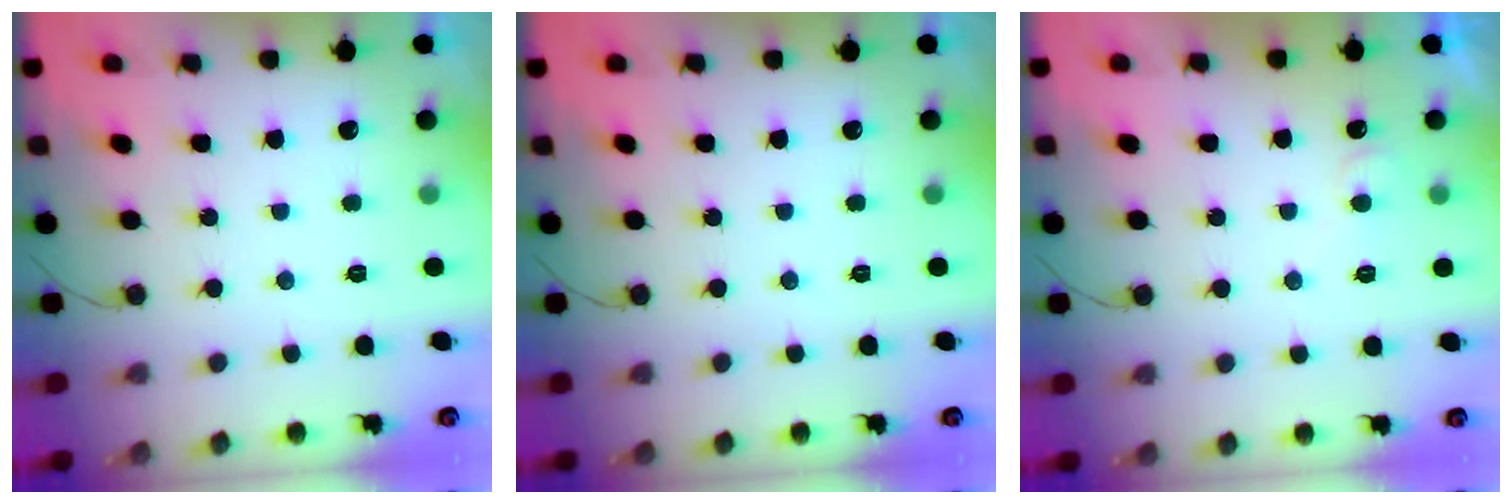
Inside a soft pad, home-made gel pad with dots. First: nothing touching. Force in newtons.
{"total": 0.0}
{"total": 5.3, "press": 5.3, "slide": 0.5}